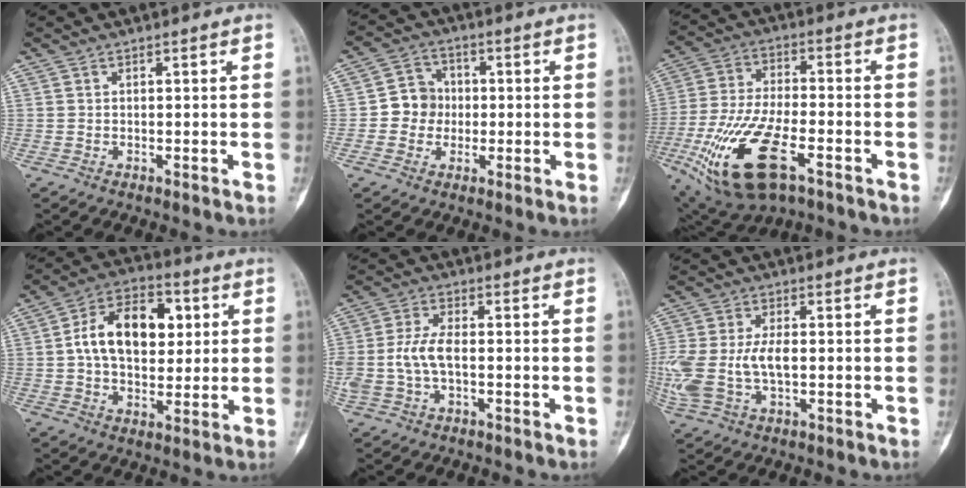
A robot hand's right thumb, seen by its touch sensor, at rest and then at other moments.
{"total": 6.5, "force": [-0.5, 6.1, 2.3], "torque": [-0.004, 0.013, -0.020]}
{"total": 20.4, "force": [-8.7, 8.5, 16.4], "torque": [-0.351, 0.005, -0.148]}
{"total": 15.3, "force": [2.5, 9.7, 11.5], "torque": [-0.157, 0.013, 0.033]}
{"total": 6.9, "force": [-0.8, 3.6, 5.9], "torque": [-0.143, 0.021, -0.014]}
{"total": 12.1, "force": [-1.0, 6.7, 10.1], "torque": [-0.250, 0.008, -0.011]}